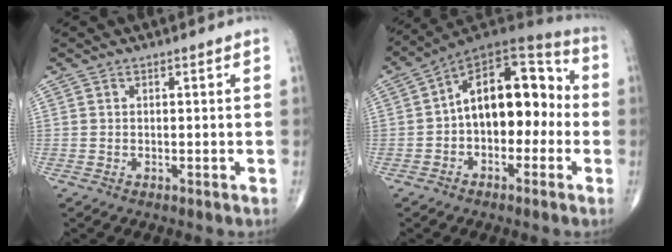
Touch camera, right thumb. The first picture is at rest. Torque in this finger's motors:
{"motor_torque": [-0.27, 1.03, 0.80, 0.32, 0.15]}